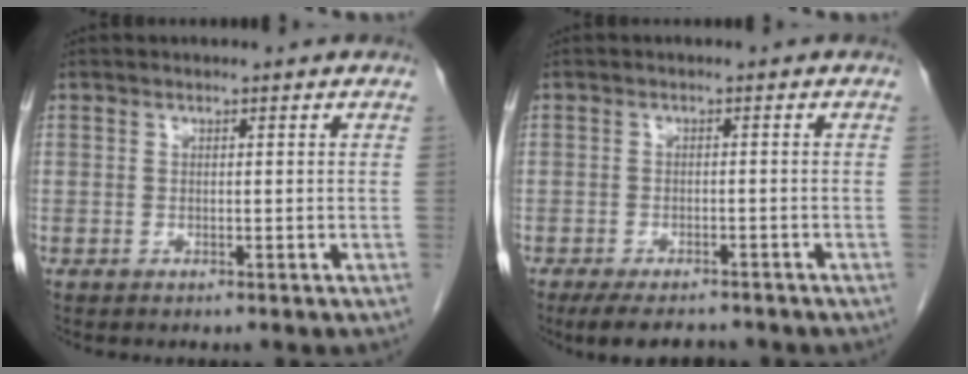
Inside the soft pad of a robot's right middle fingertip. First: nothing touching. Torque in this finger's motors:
{"motor_torque": [0.36, -0.29, 0.04, 0.03]}